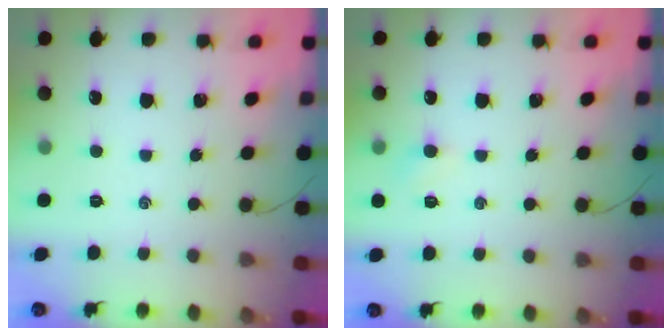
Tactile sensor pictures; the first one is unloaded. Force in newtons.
{"total": 2.7, "press": 2.6, "slide": 0.9}